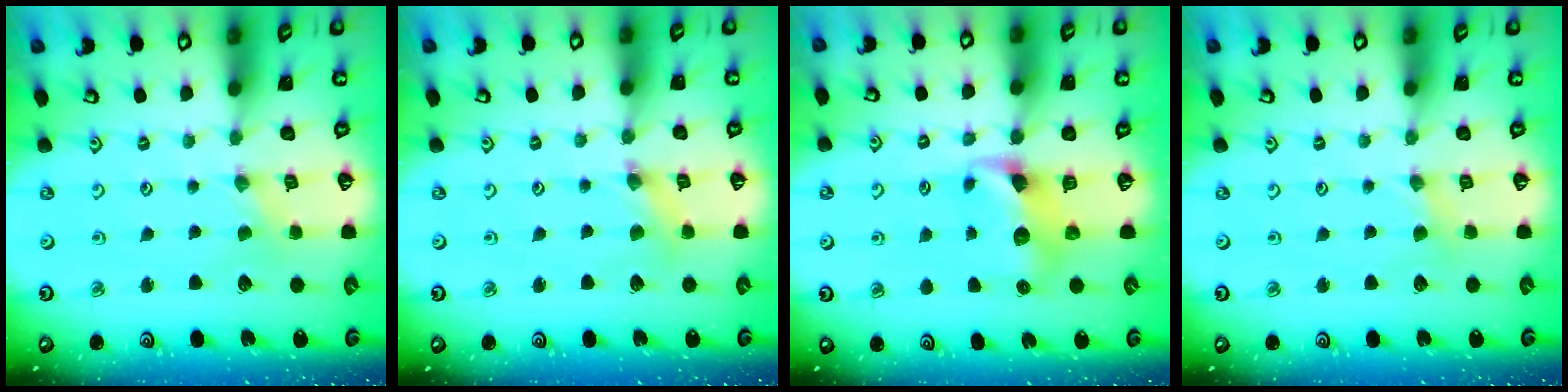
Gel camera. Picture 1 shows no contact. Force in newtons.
{"total": 2.5, "press": 2.4, "slide": 0.3}
{"total": 7.3, "press": 7.3, "slide": 0.7}
{"total": 1.9, "press": 1.8, "slide": 0.4}